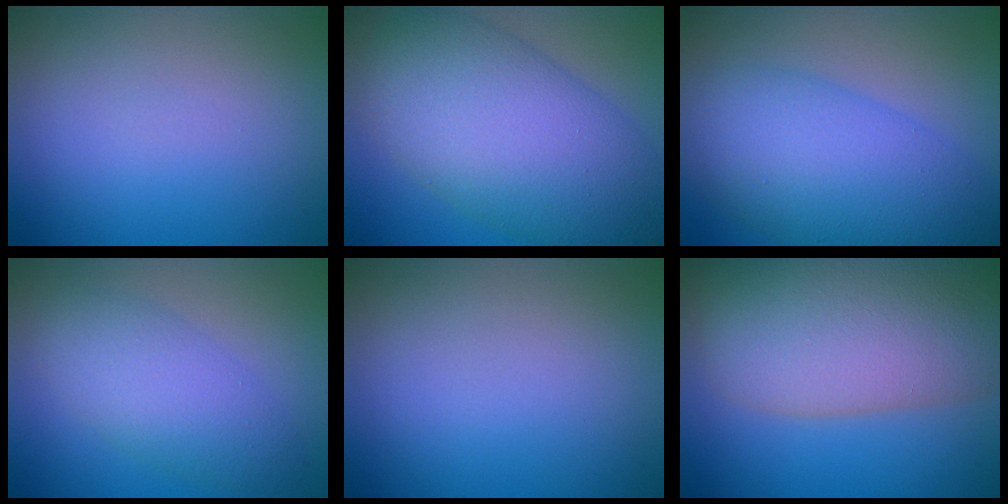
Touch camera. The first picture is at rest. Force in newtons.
{"total": 11.6, "press": 11.6, "slide": 0.3}
{"total": 8.5, "press": 8.5, "slide": 0.2}
{"total": 4.3, "press": 4.3, "slide": 0.3}
{"total": 0.0}
{"total": 12.2, "press": 12.1, "slide": 0.7}